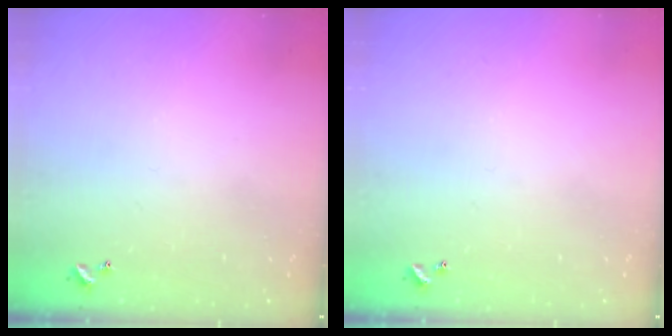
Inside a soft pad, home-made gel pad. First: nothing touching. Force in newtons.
{"total": 0.0}